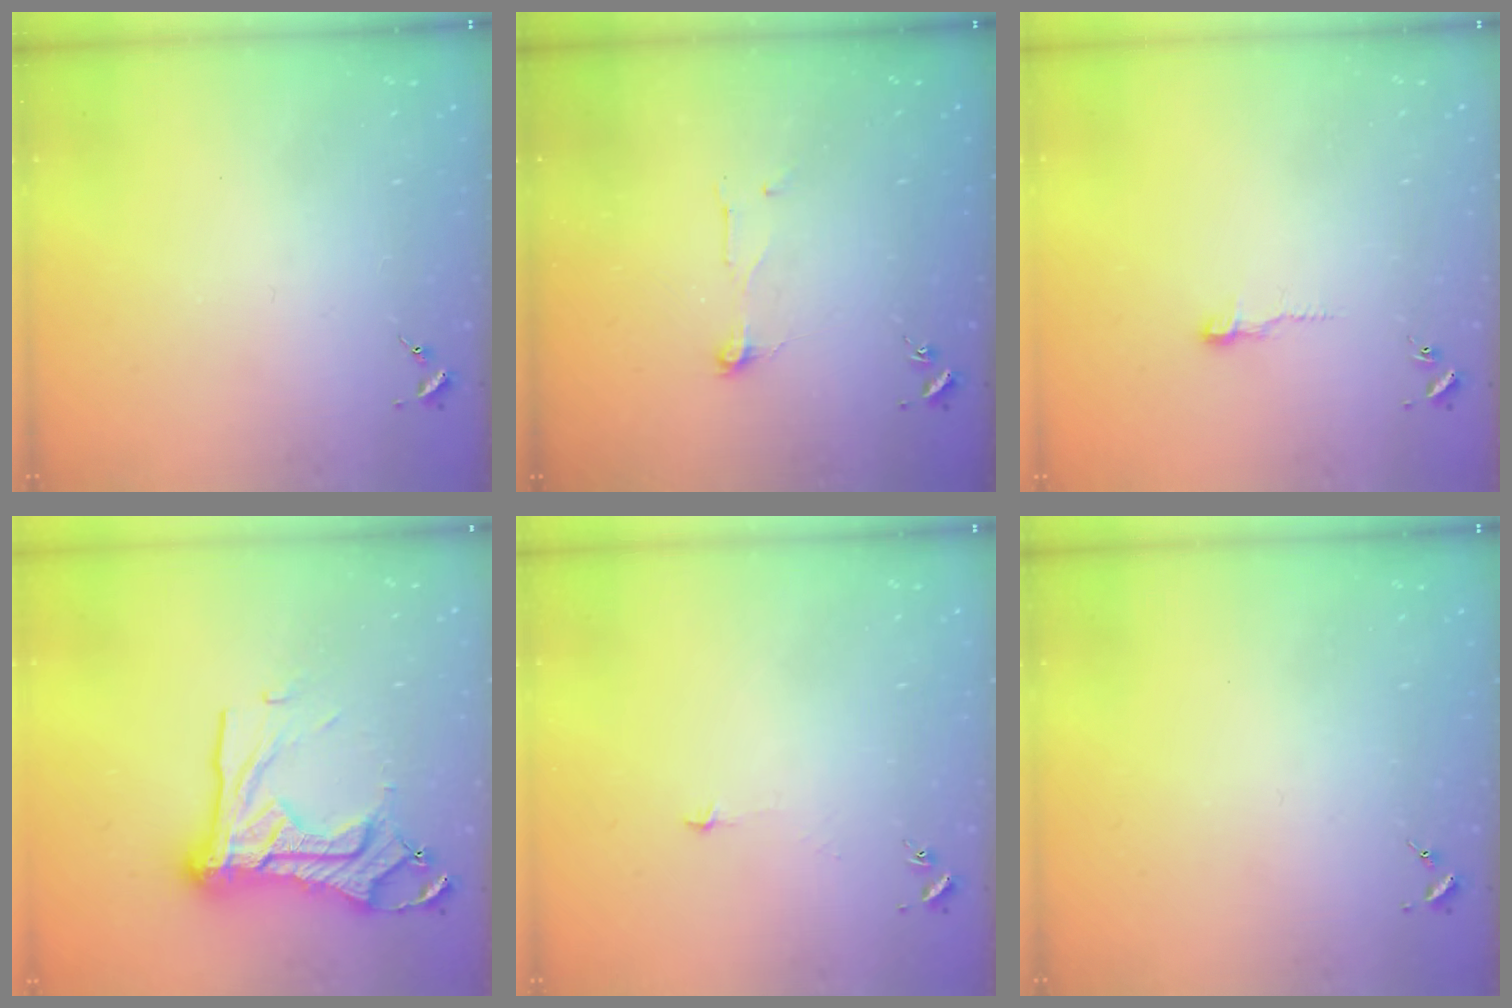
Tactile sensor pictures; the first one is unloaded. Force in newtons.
{"total": 3.8, "press": 3.8, "slide": 0.3}
{"total": 4.0, "press": 4.0, "slide": 0.4}
{"total": 21.6, "press": 21.5, "slide": 1.9}
{"total": 2.9, "press": 2.9, "slide": 0.3}
{"total": 0.0}